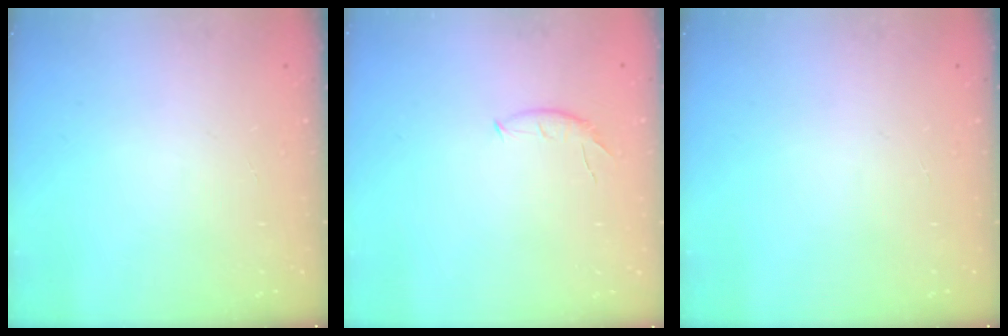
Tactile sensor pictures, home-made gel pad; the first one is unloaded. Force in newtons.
{"total": 6.7, "press": 6.6, "slide": 1.0}
{"total": 0.0}